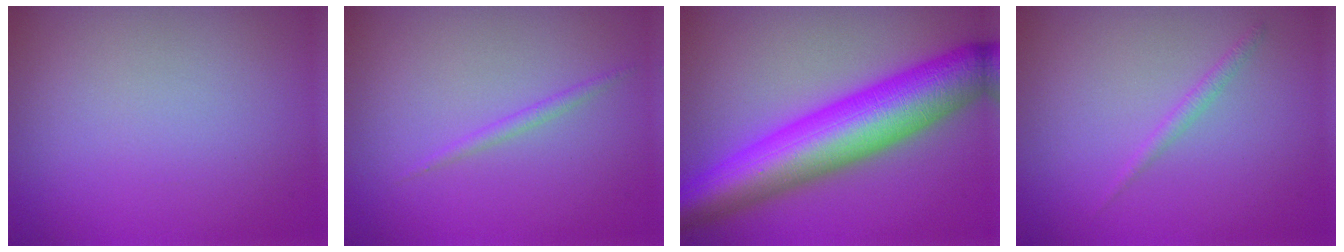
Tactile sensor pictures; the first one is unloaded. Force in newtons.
{"total": 0.9, "press": 0.9, "slide": 0.1}
{"total": 11.1, "press": 11.1, "slide": 0.2}
{"total": 1.0, "press": 1.0, "slide": 0.1}